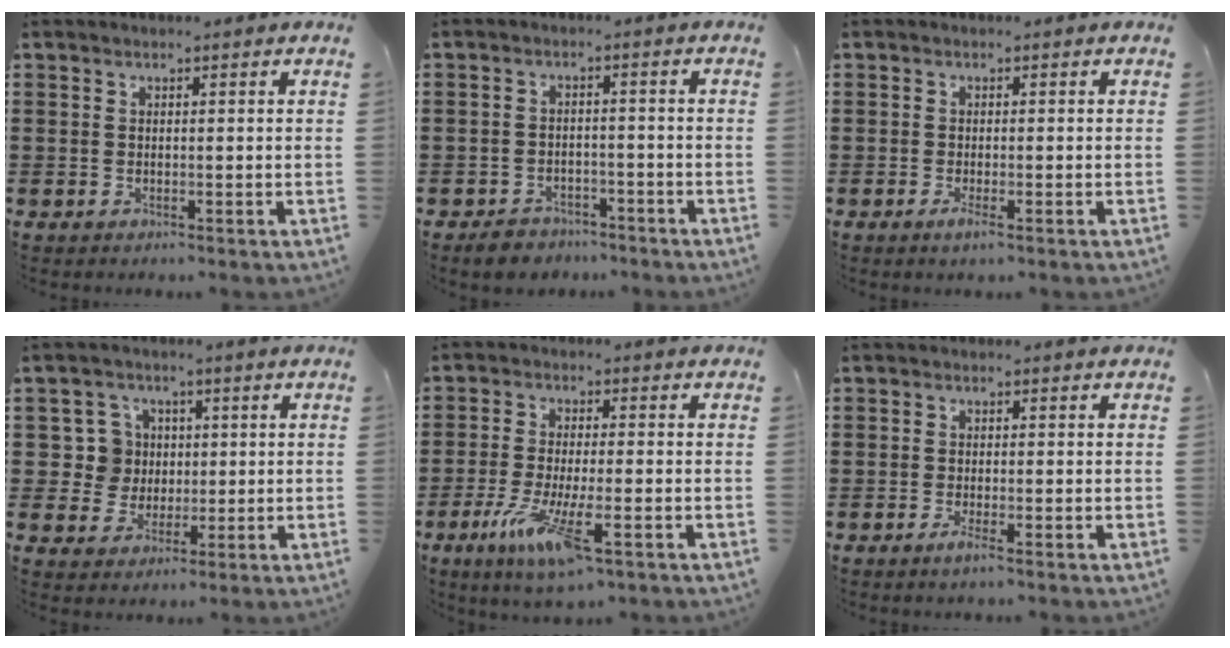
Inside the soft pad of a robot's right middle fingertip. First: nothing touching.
{"total": 2.9, "force": [-2.7, 0.8, 0.0], "torque": [-0.009, 0.003, -0.058]}
{"total": 1.5, "force": [-0.9, 0.2, 1.2], "torque": [-0.032, -0.008, -0.017]}
{"total": 6.5, "force": [0.8, 6.3, 1.3], "torque": [-0.049, 0.012, 0.017]}
{"total": 8.4, "force": [-3.8, 1.8, 7.3], "torque": [-0.153, -0.013, -0.068]}
{"total": 1.6, "force": [-1.0, 0.0, 1.2], "torque": [-0.029, -0.008, -0.019]}